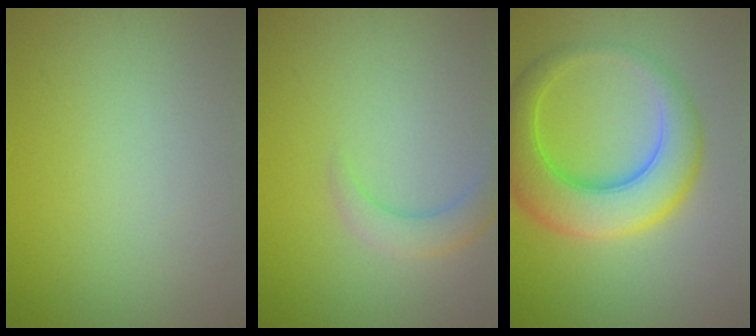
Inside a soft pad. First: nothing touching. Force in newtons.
{"total": 2.5, "press": 2.5, "slide": 0.2}
{"total": 7.9, "press": 7.9, "slide": 0.1}